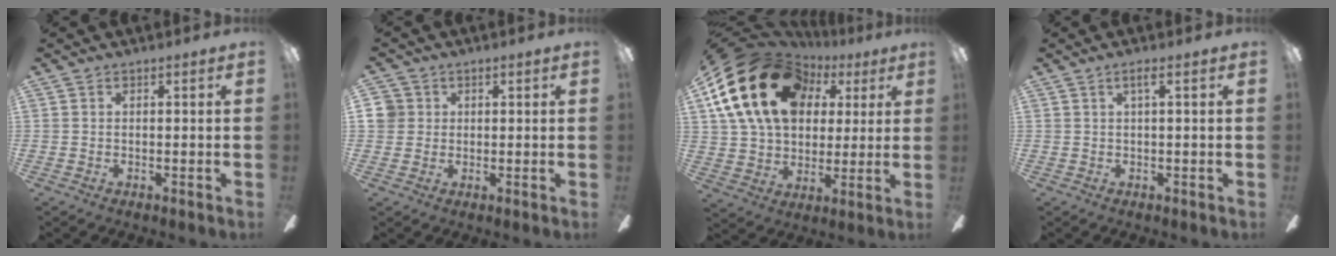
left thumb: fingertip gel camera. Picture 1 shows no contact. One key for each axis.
{"total": 3.9, "fx": 1.0, "fy": 3.7, "fz": 1.0, "tx": -0.019, "ty": 0.009, "tz": 0.018}
{"total": 26.2, "fx": 10.1, "fy": 18.2, "fz": 16.0, "tx": -0.303, "ty": -0.028, "tz": 0.184}
{"total": 1.8, "fx": 0.8, "fy": 0.1, "fz": 1.6, "tx": -0.033, "ty": 0.003, "tz": 0.013}